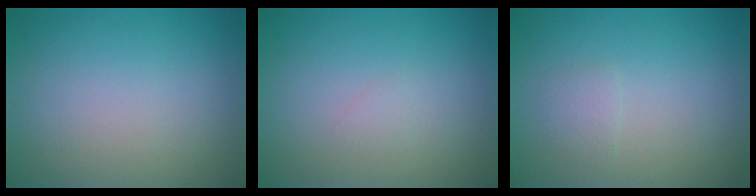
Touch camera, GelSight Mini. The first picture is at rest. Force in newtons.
{"total": 0.6, "press": 0.6, "slide": 0.1}
{"total": 1.0, "press": 1.0, "slide": 0.1}